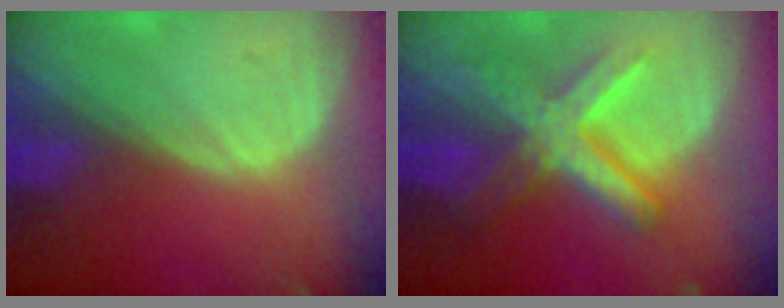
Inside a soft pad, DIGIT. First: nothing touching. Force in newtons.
{"total": 8.7, "press": 8.6, "slide": 0.8}